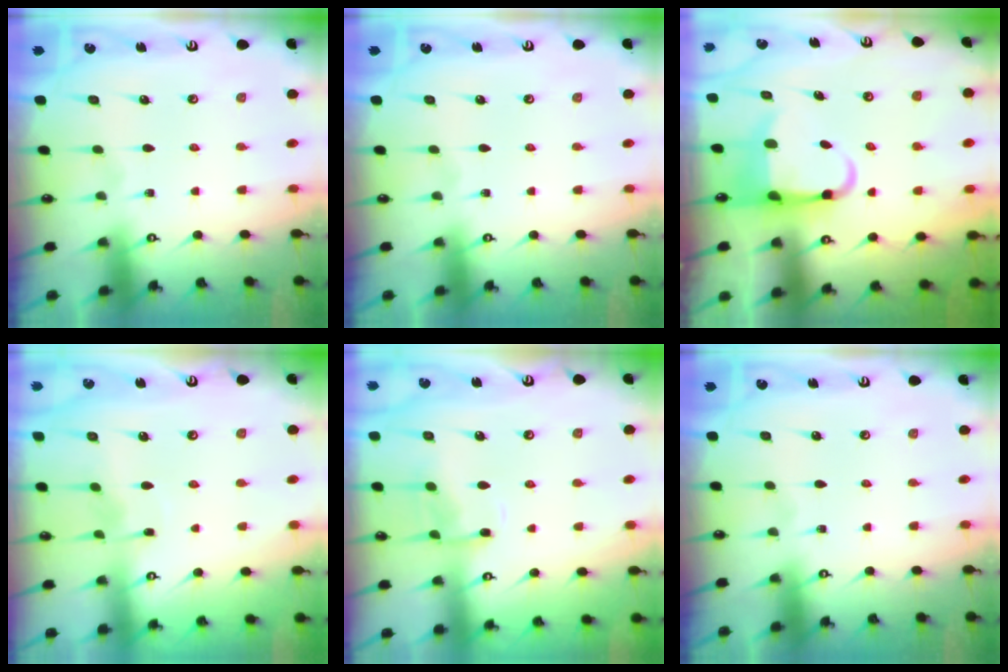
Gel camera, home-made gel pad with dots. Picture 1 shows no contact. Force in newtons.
{"total": 0.0}
{"total": 5.9, "press": 5.8, "slide": 1.1}
{"total": 2.9, "press": 2.9, "slide": 0.4}
{"total": 8.2, "press": 8.1, "slide": 0.8}
{"total": 0.0}